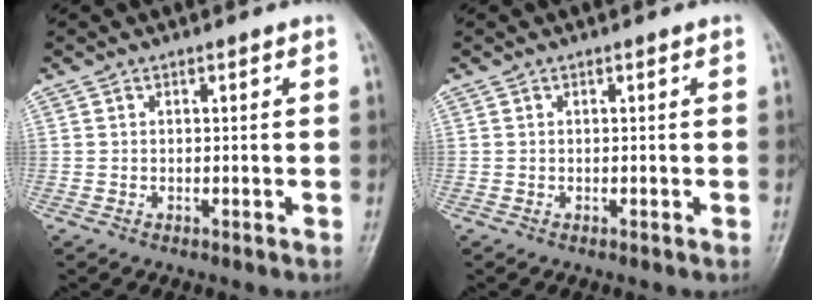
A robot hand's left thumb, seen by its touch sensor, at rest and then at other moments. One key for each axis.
{"total": 0.0}